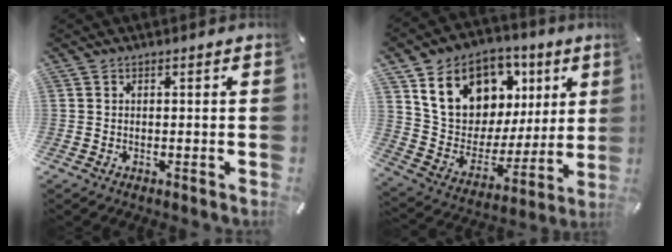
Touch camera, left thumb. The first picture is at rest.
{"total": 17.8, "force": [8.9, 13.3, 7.9], "torque": [-0.136, -0.047, 0.171]}